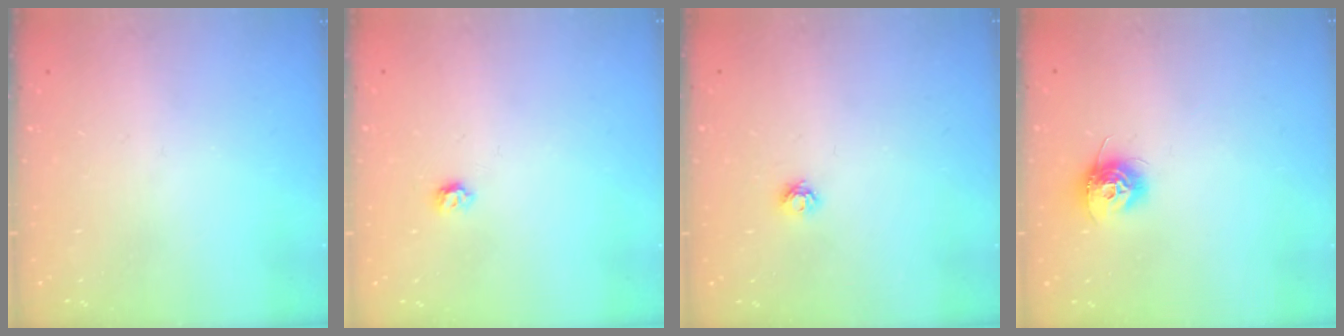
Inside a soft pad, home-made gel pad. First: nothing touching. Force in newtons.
{"total": 4.0, "press": 3.9, "slide": 0.6}
{"total": 5.3, "press": 5.2, "slide": 0.5}
{"total": 9.5, "press": 9.5, "slide": 0.4}